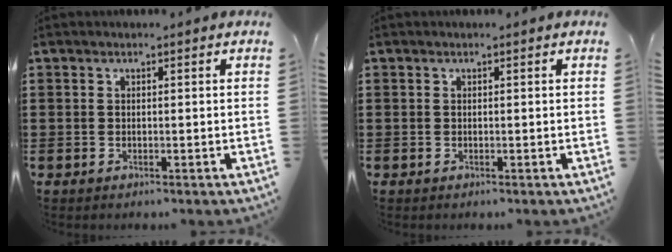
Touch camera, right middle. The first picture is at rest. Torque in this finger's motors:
{"motor_torque": [0.02, 0.00, 0.00, -0.01]}